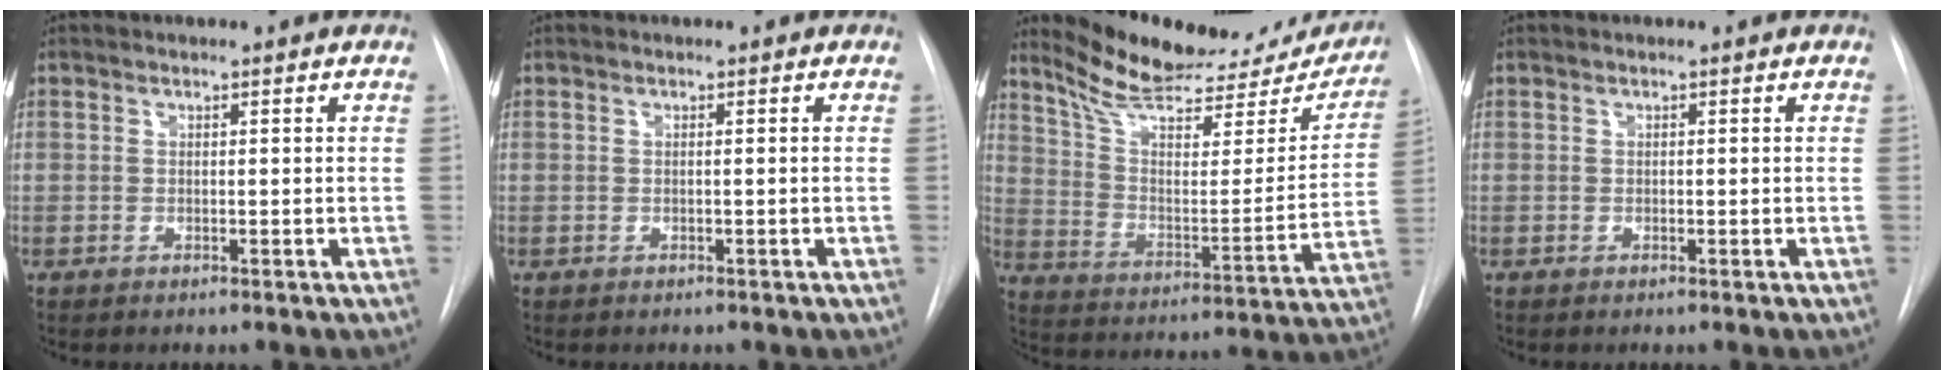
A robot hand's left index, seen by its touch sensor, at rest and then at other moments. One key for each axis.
{"total": 0.0}
{"total": 25.0, "fx": 22.3, "fy": 6.6, "fz": 9.3, "tx": -0.132, "ty": -0.036, "tz": 0.307}
{"total": 0.0}